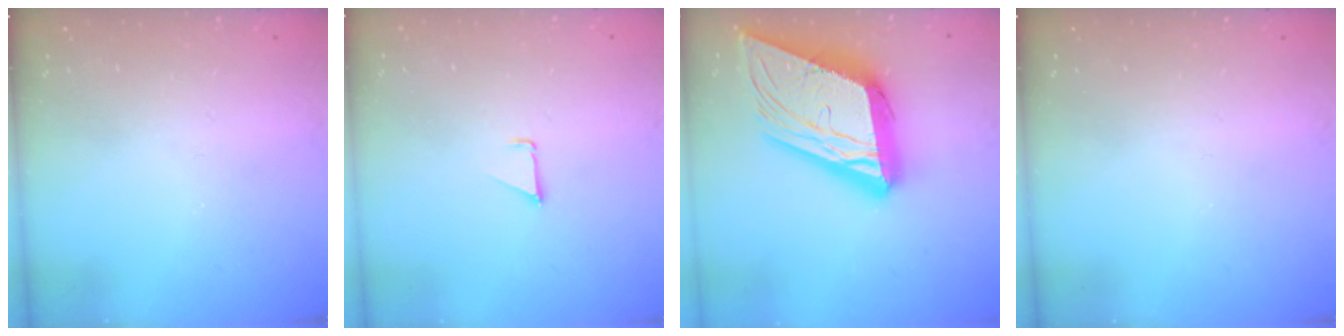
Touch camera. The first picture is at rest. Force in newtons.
{"total": 0.9, "press": 0.9, "slide": 0.1}
{"total": 27.2, "press": 26.9, "slide": 4.5}
{"total": 0.0}